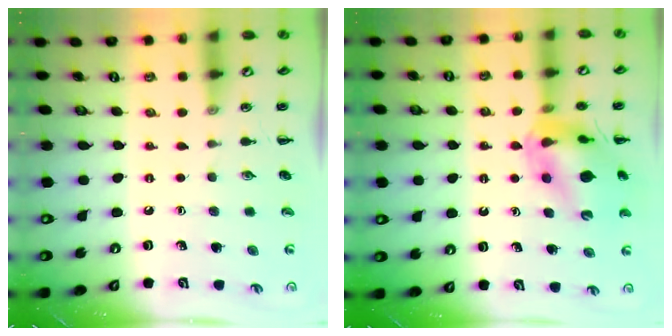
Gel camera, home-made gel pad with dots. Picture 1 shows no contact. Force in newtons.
{"total": 15.7, "press": 15.5, "slide": 2.5}